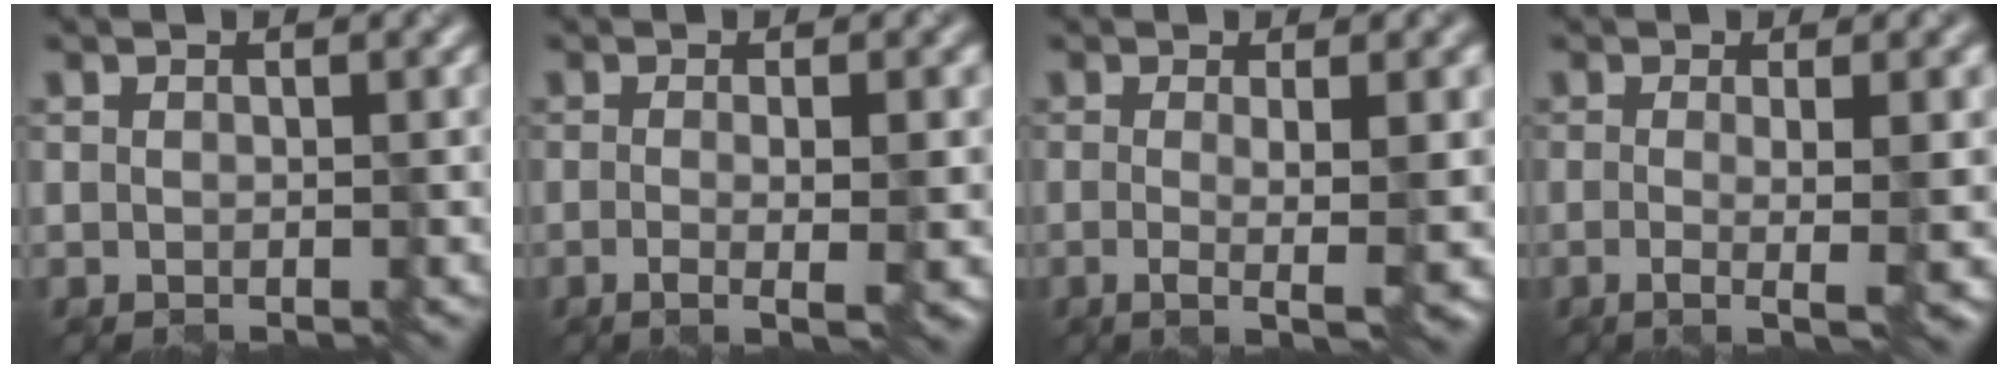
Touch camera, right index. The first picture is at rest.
{"total": 4.1, "force": [-0.5, 1.2, 3.9], "torque": [-0.051, -0.003, -0.010]}
{"total": 5.3, "force": [-0.3, 1.3, 5.1], "torque": [-0.071, -0.002, -0.007]}
{"total": 5.2, "force": [-0.5, 1.3, 5.0], "torque": [-0.070, -0.003, -0.008]}